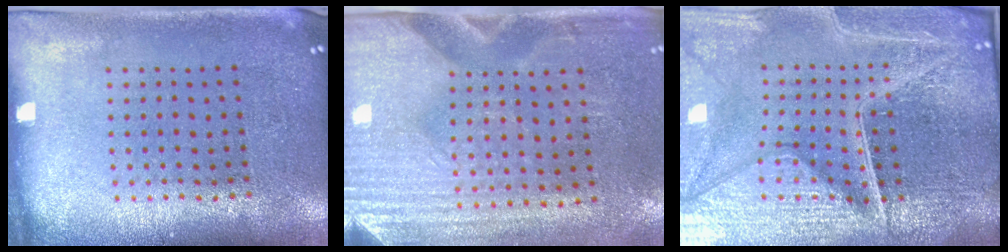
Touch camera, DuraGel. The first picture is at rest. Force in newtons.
{"total": 2.9, "press": 2.6, "slide": 1.5}
{"total": 6.8, "press": 6.0, "slide": 3.2}